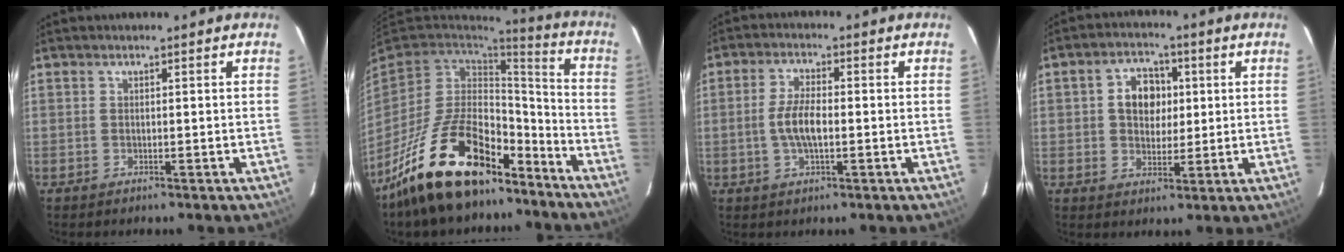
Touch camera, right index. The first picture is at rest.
{"total": 22.7, "force": [-15.6, 10.2, 12.9], "torque": [-0.251, 0.014, -0.246]}
{"total": 5.6, "force": [-0.9, 2.0, 5.2], "torque": [-0.104, 0.003, -0.016]}
{"total": 7.1, "force": [1.2, 5.5, 4.4], "torque": [-0.077, 0.021, 0.022]}